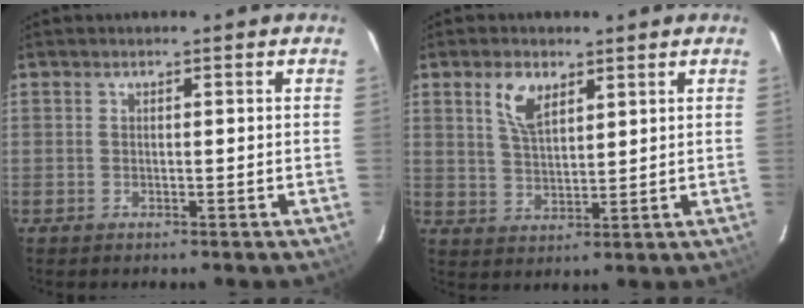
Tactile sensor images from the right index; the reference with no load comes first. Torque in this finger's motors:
{"motor_torque": [0.19, 0.17, 0.11, 0.06]}